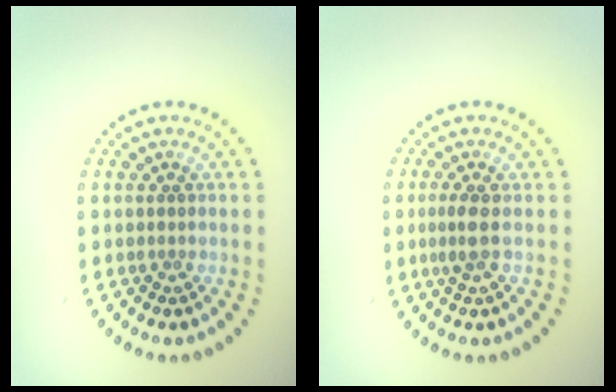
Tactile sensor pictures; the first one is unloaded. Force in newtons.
{"total": 1.5, "press": 1.3, "slide": 0.7}